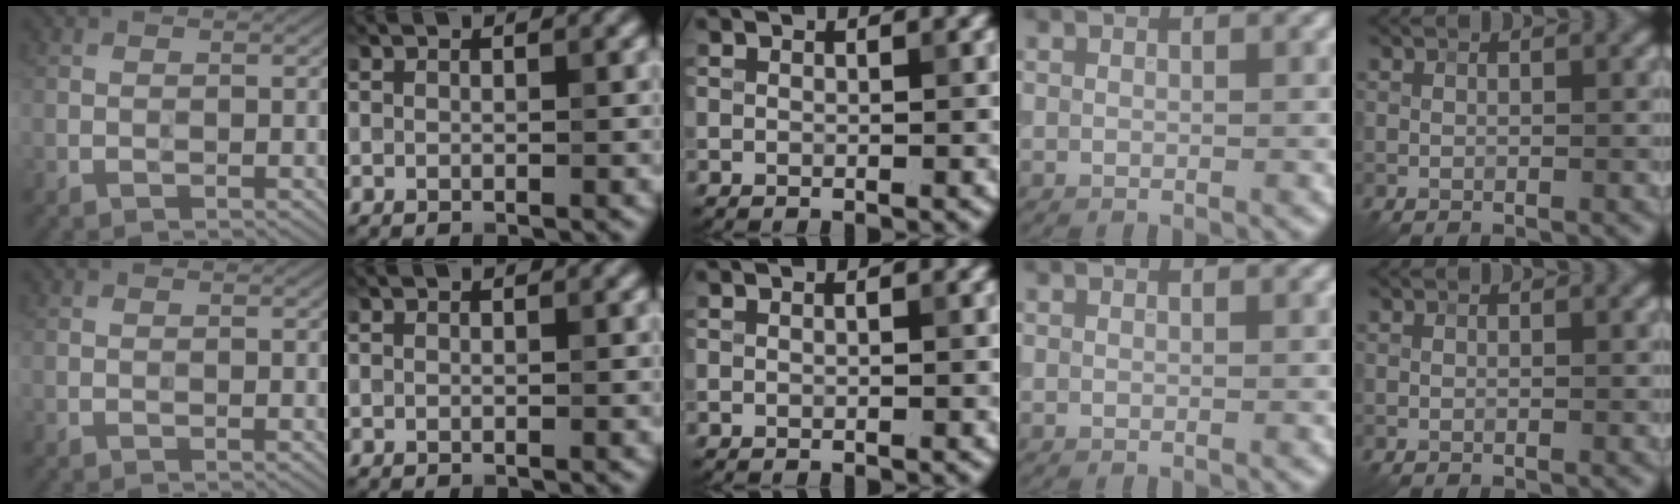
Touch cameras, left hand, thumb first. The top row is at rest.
{}